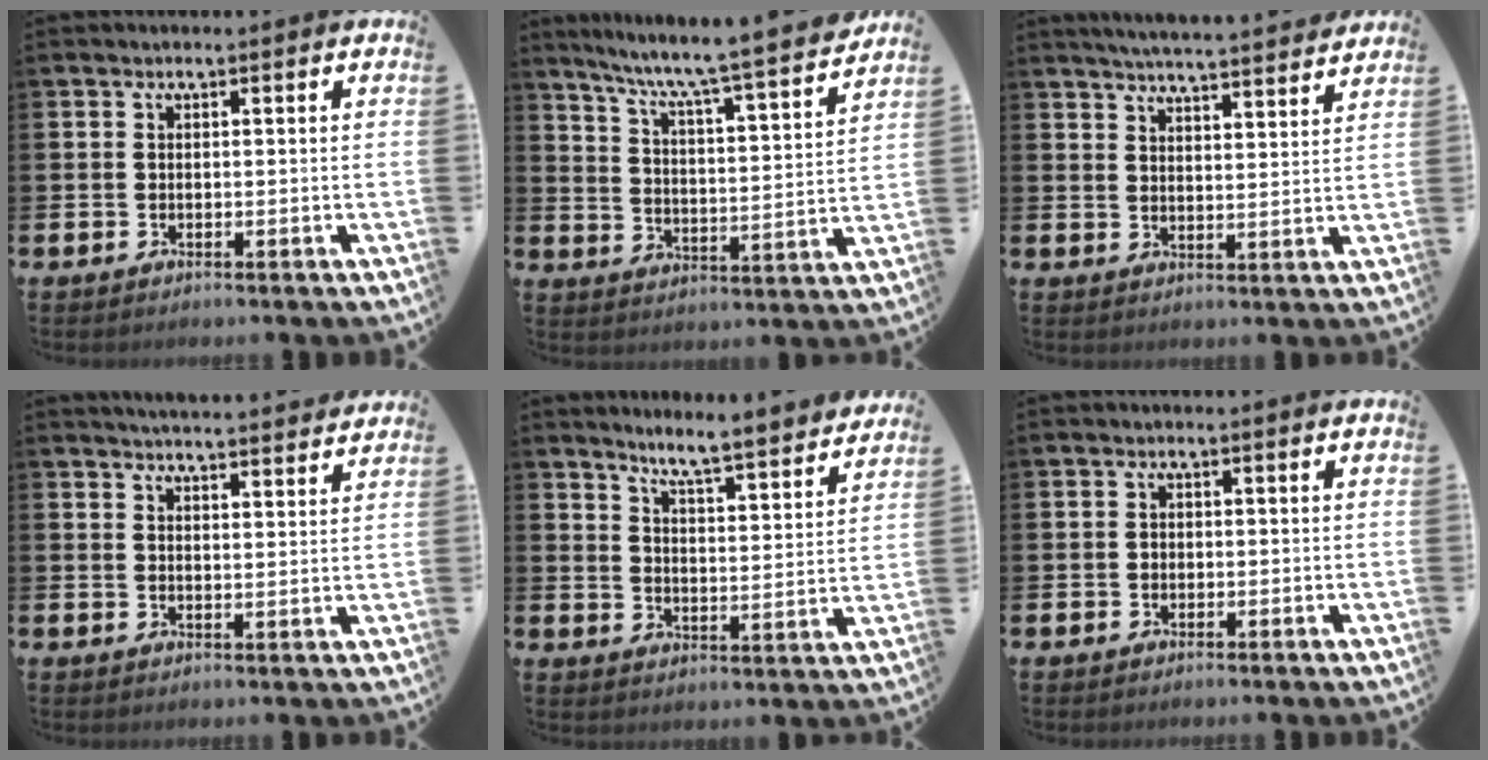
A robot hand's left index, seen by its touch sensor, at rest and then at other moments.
{"total": 7.2, "force": [6.7, -0.4, 2.6], "torque": [-0.078, -0.063, 0.107]}
{"total": 5.3, "force": [5.2, -0.4, 0.7], "torque": [-0.021, -0.036, 0.091]}
{"total": 4.5, "force": [4.5, -0.2, 0.1], "torque": [-0.004, -0.031, 0.079]}
{"total": 6.5, "force": [6.3, -0.1, 1.7], "torque": [-0.045, -0.054, 0.104]}
{"total": 0.7, "force": [-0.1, 0.7, 0.2], "torque": [0.000, 0.004, -0.005]}